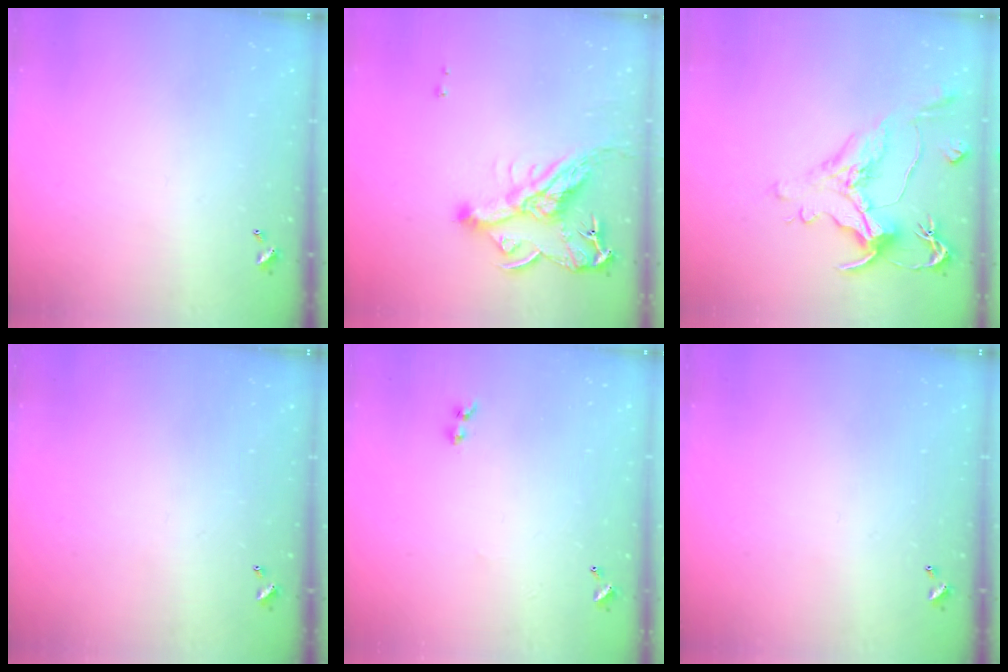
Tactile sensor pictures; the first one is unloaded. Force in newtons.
{"total": 12.8, "press": 12.8, "slide": 1.1}
{"total": 1.5, "press": 0.4, "slide": 1.5}
{"total": 0.0}
{"total": 1.9, "press": 1.7, "slide": 0.9}
{"total": 0.0}